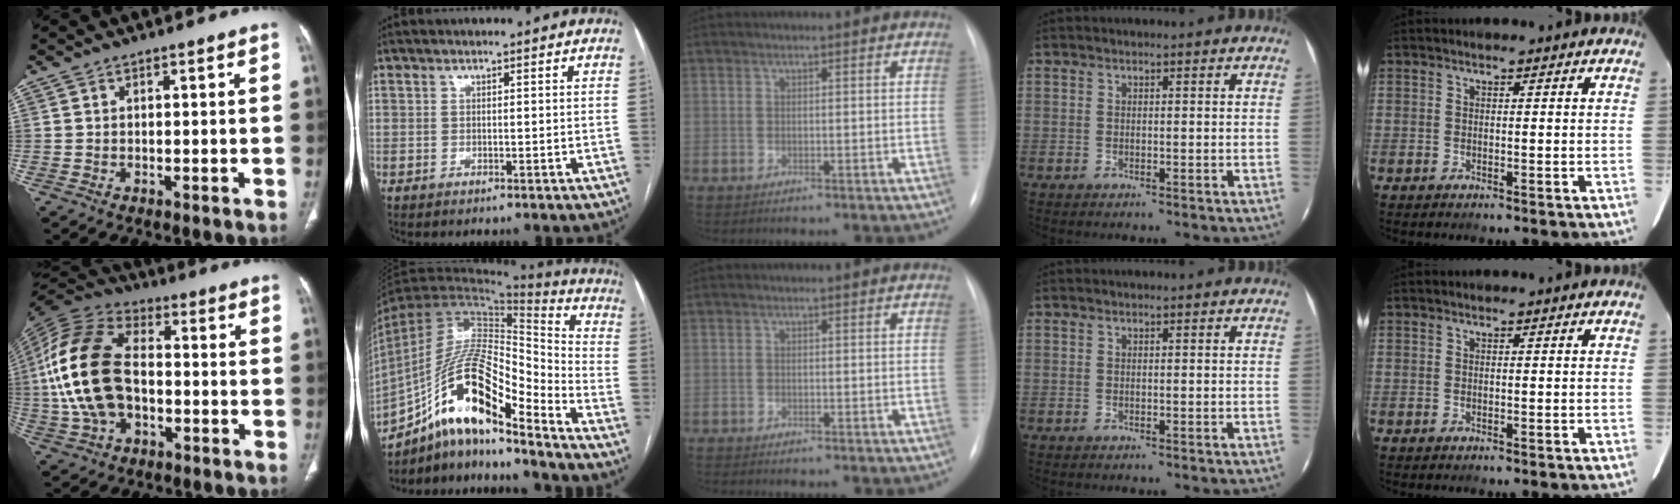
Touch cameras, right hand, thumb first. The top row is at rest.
{"thumb": {"total": 19.4, "force": [-1.4, 12.3, 14.9], "torque": [-0.305, 0.025, -0.029]}, "index": {"total": 17.9, "force": [-11.3, 4.1, 13.2], "torque": [-0.247, 0.027, -0.195]}, "middle": {"total": 0.8, "force": [-0.7, 0.0, 0.3], "torque": [-0.003, -0.002, -0.009]}}